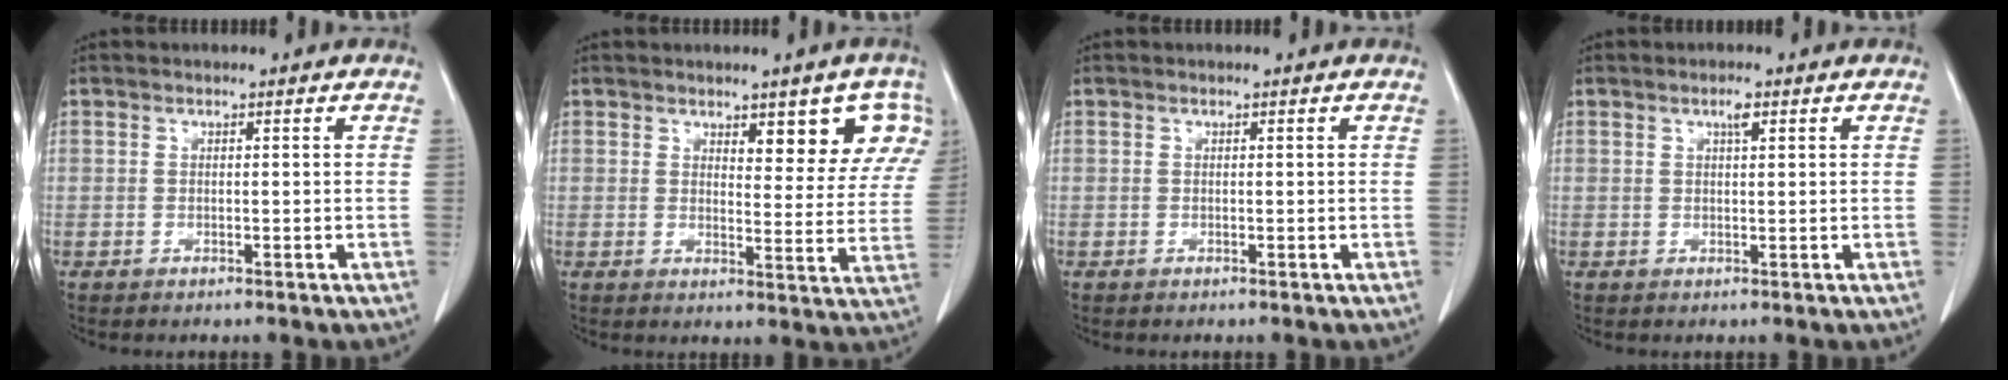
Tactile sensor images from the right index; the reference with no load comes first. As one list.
[{"total": 8.3, "force": [4.7, 2.9, 6.2], "torque": [-0.058, -0.003, 0.054]}, {"total": 0.0}, {"total": 1.6, "force": [0.8, 0.3, 1.3], "torque": [-0.026, 0.002, 0.013]}]